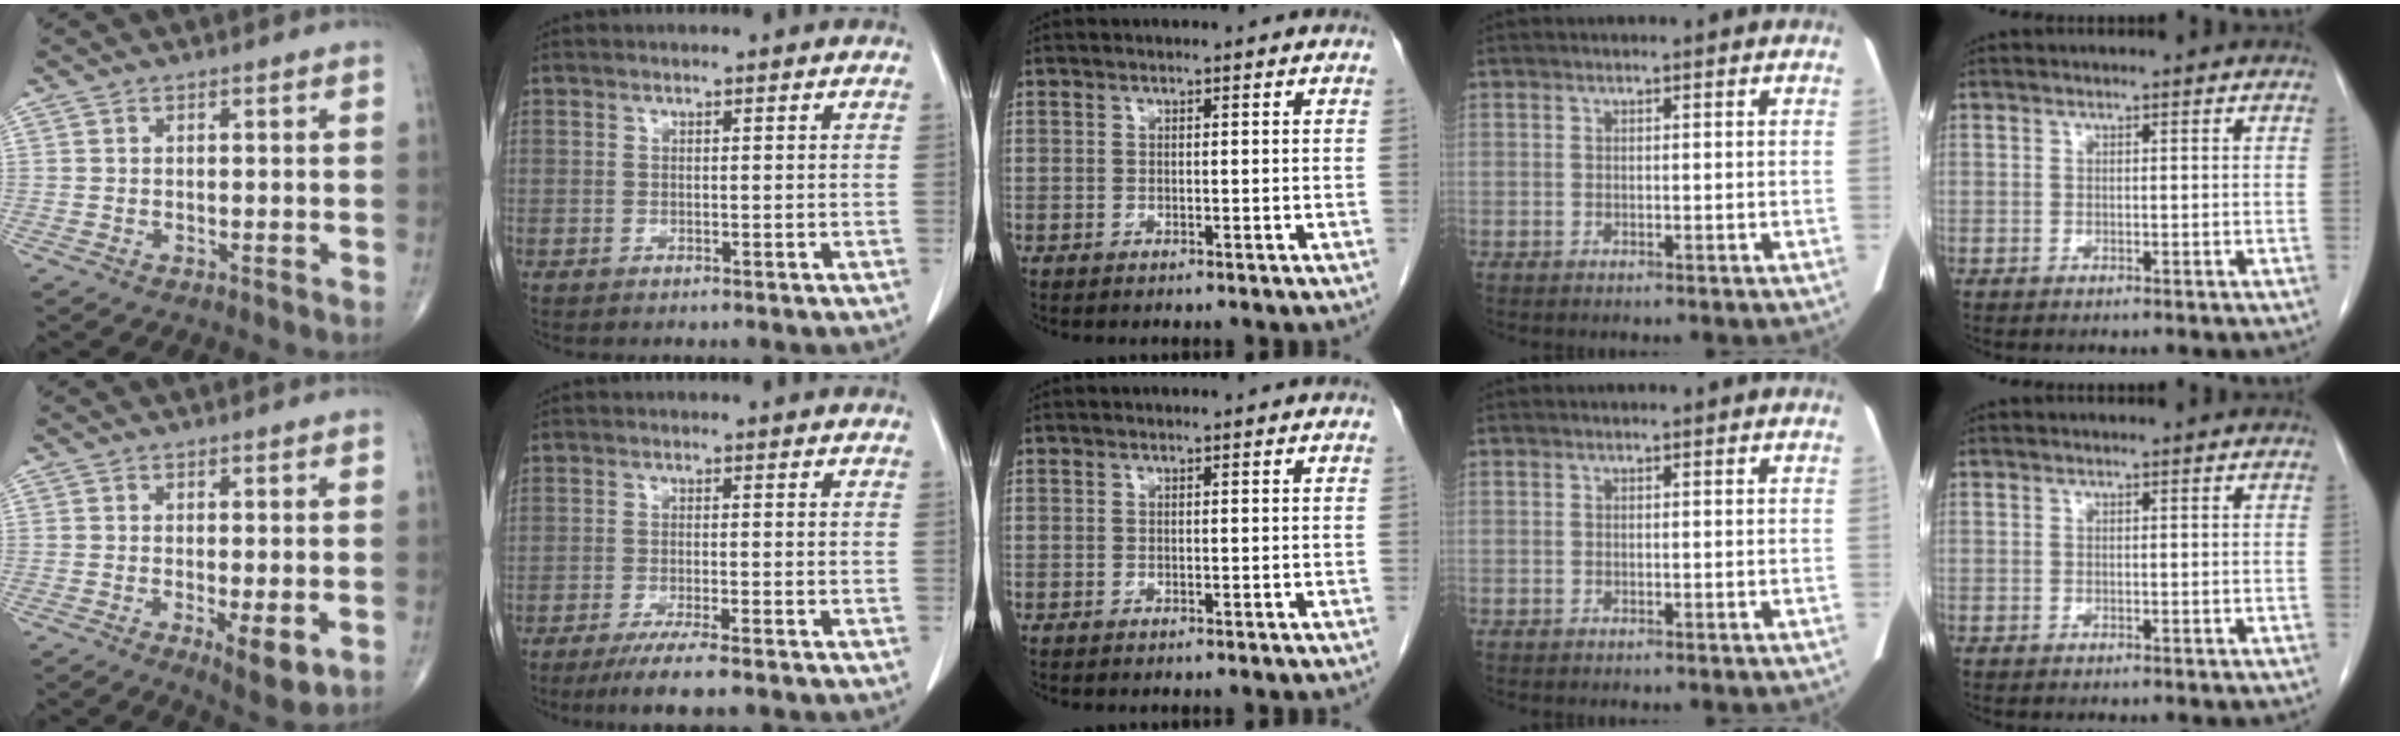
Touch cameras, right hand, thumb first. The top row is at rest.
{"thumb": {"total": 5.9, "force": [-1.6, 1.9, 5.4], "torque": [-0.085, -0.018, -0.021]}, "index": {"total": 7.0, "force": [-5.3, 0.0, 4.5], "torque": [-0.068, -0.016, -0.082]}}